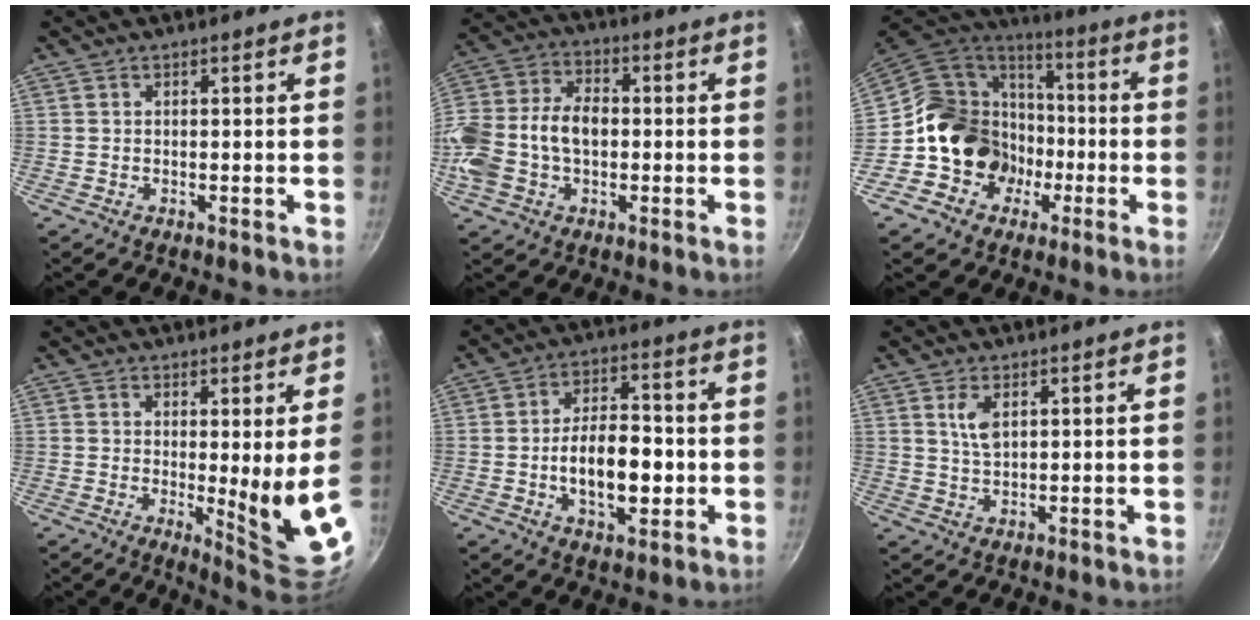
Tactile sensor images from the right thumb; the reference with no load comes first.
{"total": 16.2, "force": [-1.6, 11.3, 11.5], "torque": [-0.225, 0.043, -0.038]}
{"total": 19.2, "force": [-4.2, 16.5, 8.9], "torque": [-0.124, 0.054, -0.066]}
{"total": 10.3, "force": [0.3, 1.3, 10.2], "torque": [-0.134, -0.037, 0.009]}
{"total": 12.6, "force": [-2.1, 6.7, 10.5], "torque": [-0.150, 0.020, -0.034]}
{"total": 4.0, "force": [1.6, 1.9, 3.1], "torque": [-0.057, -0.010, 0.033]}